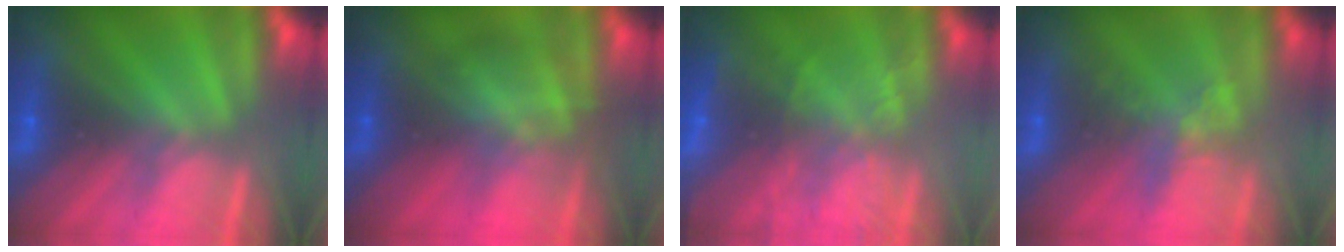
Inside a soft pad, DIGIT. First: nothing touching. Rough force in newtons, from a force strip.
{"total": 2.9}
{"total": 8.0}
{"total": 2.5}